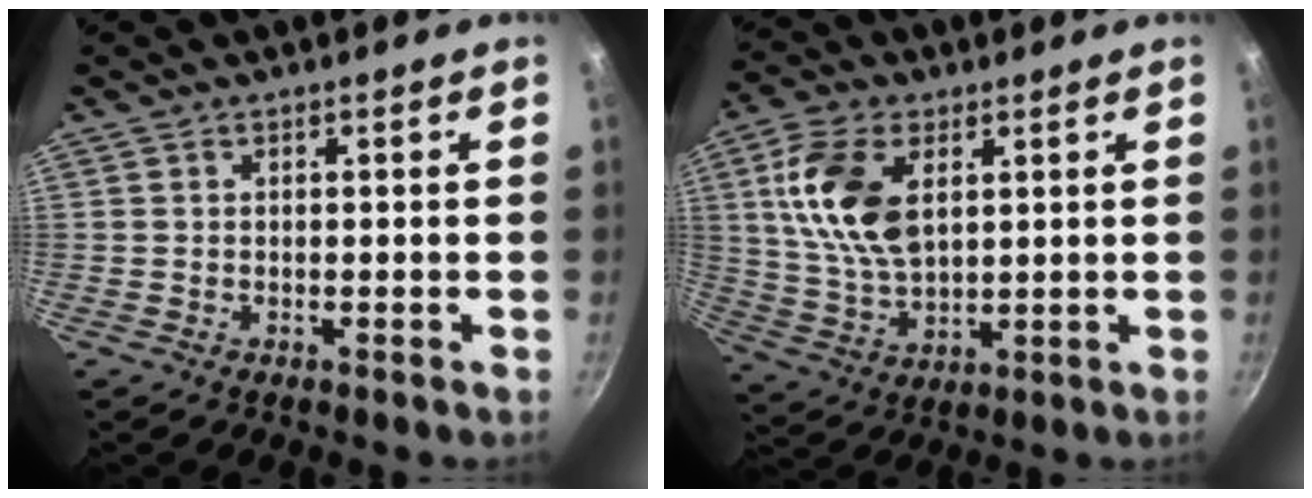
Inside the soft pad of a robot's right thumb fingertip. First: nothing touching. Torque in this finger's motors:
{"motor_torque": [-0.69, 1.66, 0.80, 1.11, 0.12]}